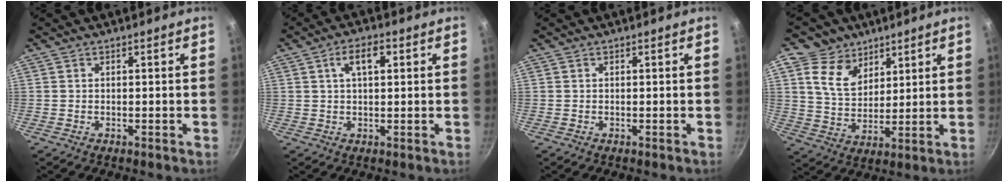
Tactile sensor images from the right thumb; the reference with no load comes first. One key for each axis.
{"total": 5.4, "fx": 1.7, "fy": 2.6, "fz": 4.4, "tx": -0.064, "ty": 0.010, "tz": 0.026}
{"total": 0.0}
{"total": 9.7, "fx": 5.6, "fy": 7.0, "fz": 3.6, "tx": -0.027, "ty": -0.041, "tz": 0.102}